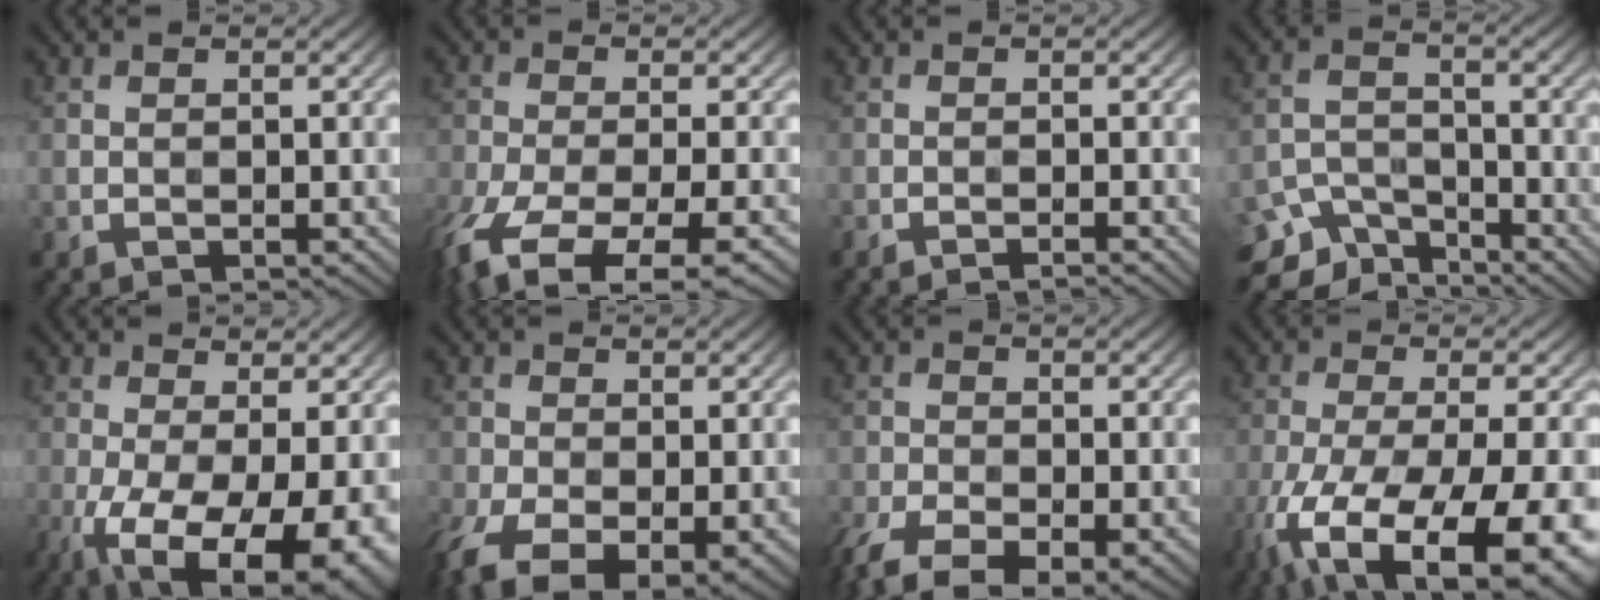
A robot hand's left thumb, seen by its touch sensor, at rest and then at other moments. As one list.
[{"total": 12.0, "force": [-7.7, 3.8, 8.4], "torque": [-0.182, -0.035, -0.125]}, {"total": 1.6, "force": [-1.3, 0.1, 1.0], "torque": [-0.006, 0.001, -0.027]}, {"total": 7.0, "force": [-5.5, 3.4, 2.7], "torque": [-0.055, -0.012, -0.112]}, {"total": 14.2, "force": [-5.3, 6.3, 11.5], "torque": [-0.213, -0.039, -0.068]}, {"total": 11.0, "force": [-6.0, 5.5, 7.4], "torque": [-0.167, -0.045, -0.098]}, {"total": 10.0, "force": [-6.8, 4.1, 6.2], "torque": [-0.126, -0.038, -0.114]}, {"total": 18.9, "force": [-10.6, 7.1, 13.9], "torque": [-0.271, -0.066, -0.148]}]